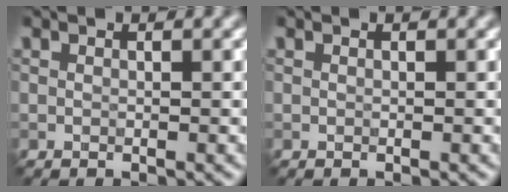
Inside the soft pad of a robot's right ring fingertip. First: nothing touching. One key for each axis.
{"total": 0.0}